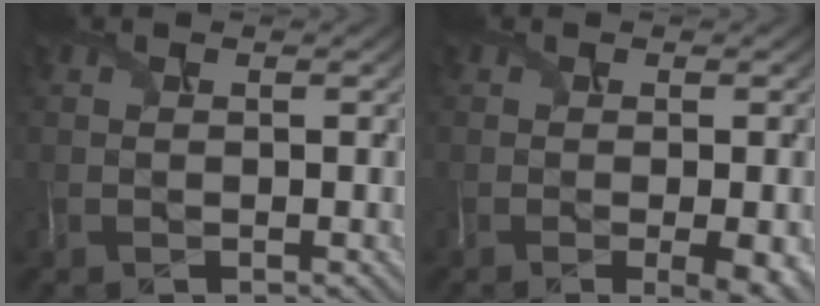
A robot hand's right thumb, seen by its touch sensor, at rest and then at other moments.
{"total": 5.0, "force": [-1.8, 1.4, 4.4], "torque": [-0.044, -0.013, -0.024]}